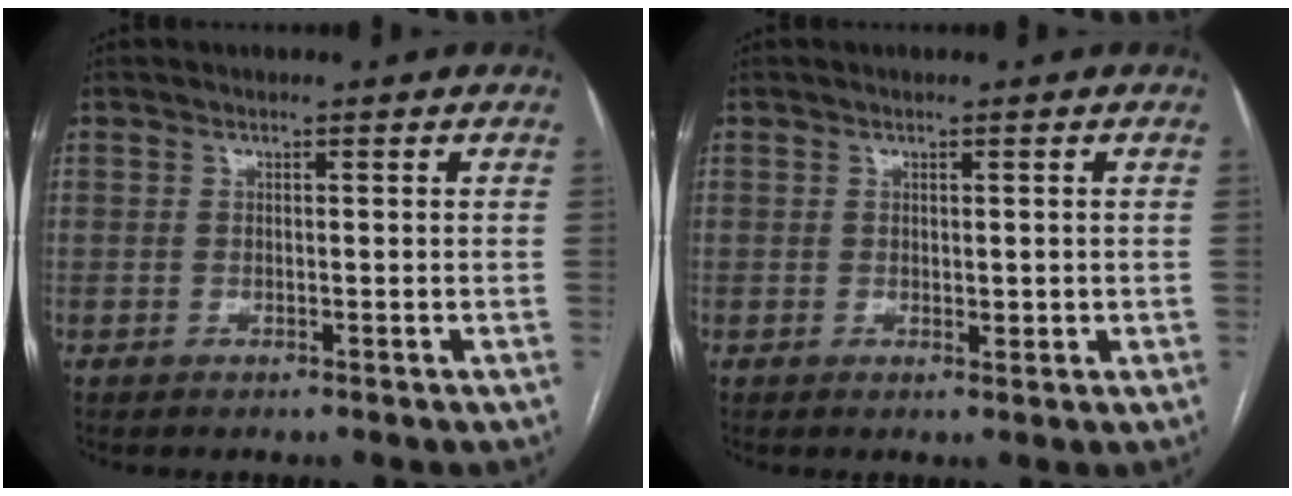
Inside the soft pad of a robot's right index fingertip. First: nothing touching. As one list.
[{"total": 1.5, "force": [0.0, 0.7, 1.3], "torque": [-0.018, -0.005, 0.004]}]